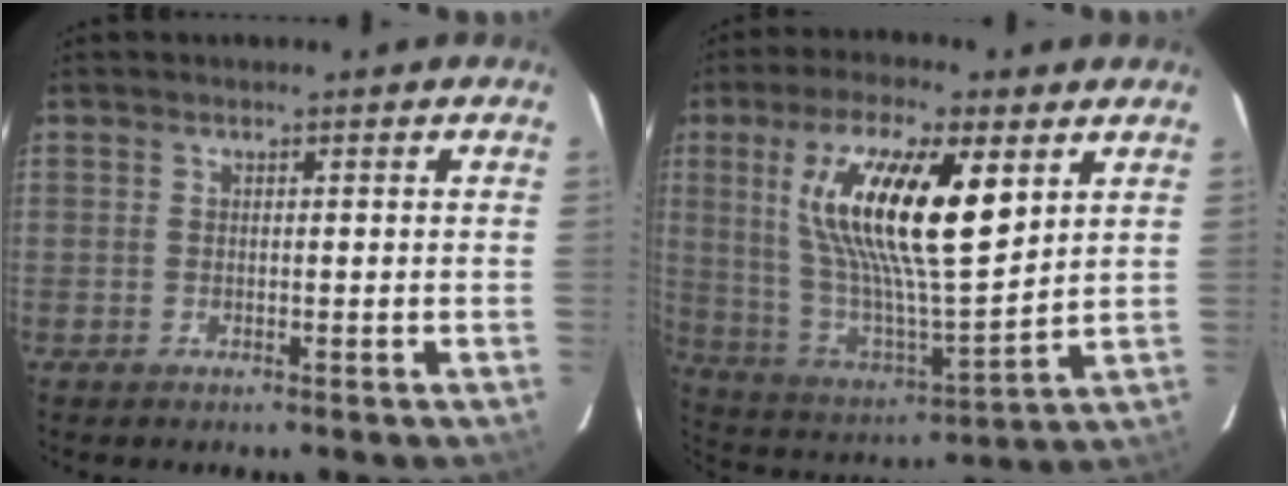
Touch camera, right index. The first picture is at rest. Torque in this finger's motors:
{"motor_torque": [1.34, 0.10, 1.06, 0.21]}